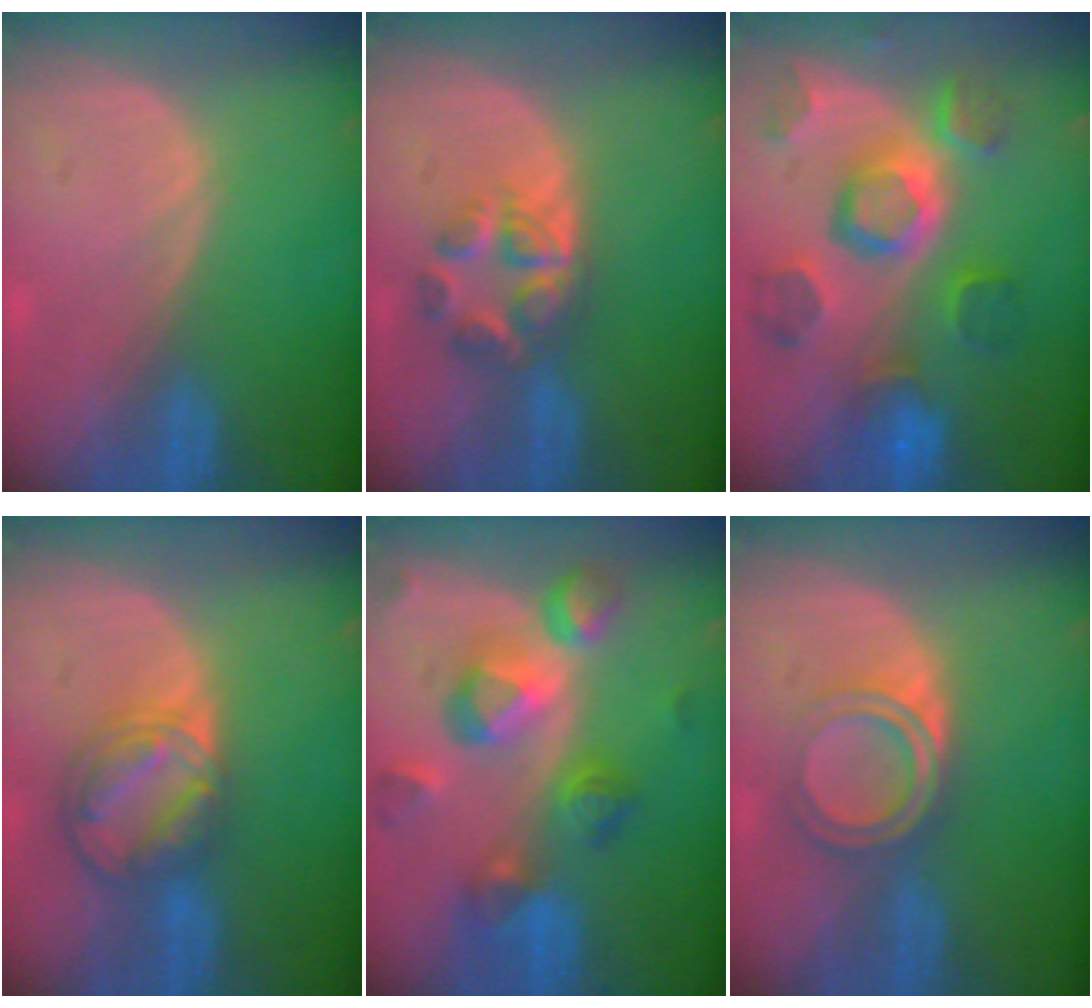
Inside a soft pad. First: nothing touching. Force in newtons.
{"total": 5.9, "press": 5.5, "slide": 2.2}
{"total": 11.2, "press": 9.9, "slide": 5.3}
{"total": 8.3, "press": 7.0, "slide": 4.4}
{"total": 10.5, "press": 9.4, "slide": 4.7}
{"total": 5.3, "press": 4.9, "slide": 2.1}